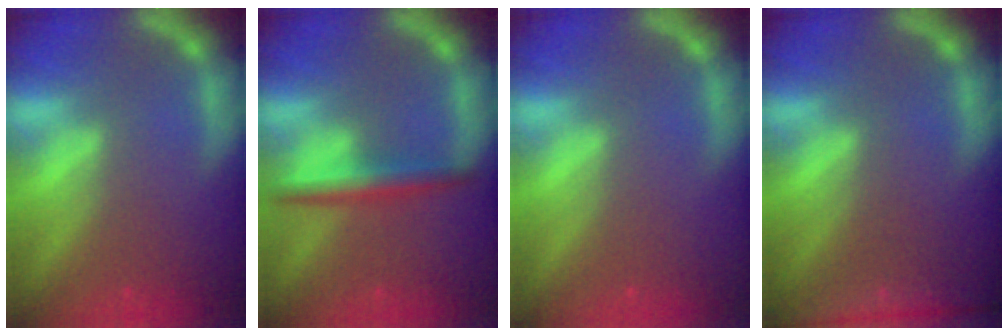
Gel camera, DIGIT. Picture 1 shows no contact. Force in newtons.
{"total": 3.5}
{"total": 0.0}
{"total": 7.0}